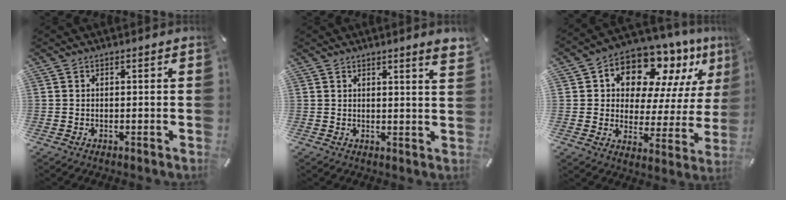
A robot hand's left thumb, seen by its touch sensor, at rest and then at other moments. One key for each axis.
{"total": 3.7, "fx": 2.7, "fy": 0.1, "fz": 2.5, "tx": -0.039, "ty": -0.013, "tz": 0.044}
{"total": 14.0, "fx": 10.5, "fy": 7.6, "fz": 5.3, "tx": -0.092, "ty": -0.090, "tz": 0.185}